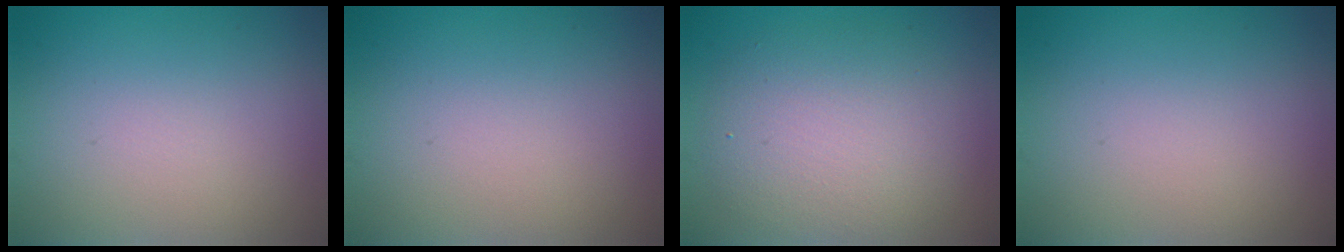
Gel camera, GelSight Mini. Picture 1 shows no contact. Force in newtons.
{"total": 0.0}
{"total": 5.9, "press": 5.9, "slide": 0.5}
{"total": 0.0}